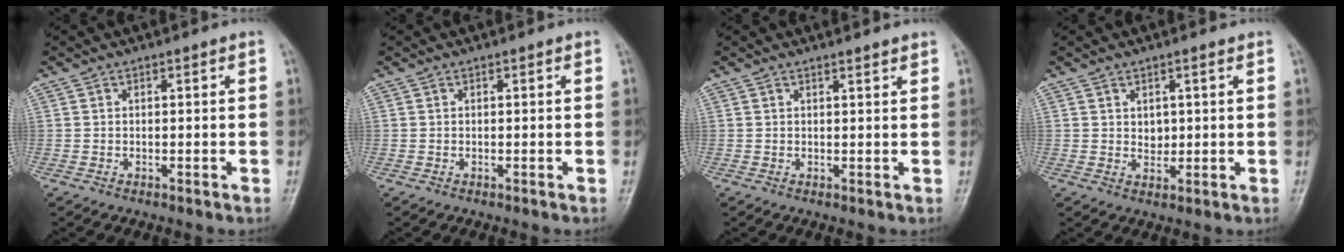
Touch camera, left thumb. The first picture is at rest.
{"total": 0.0}
{"total": 0.9, "force": [0.9, 0.0, 0.3], "torque": [0.003, -0.007, 0.017]}
{"total": 2.1, "force": [0.7, 1.6, 1.1], "torque": [-0.005, -0.007, 0.017]}